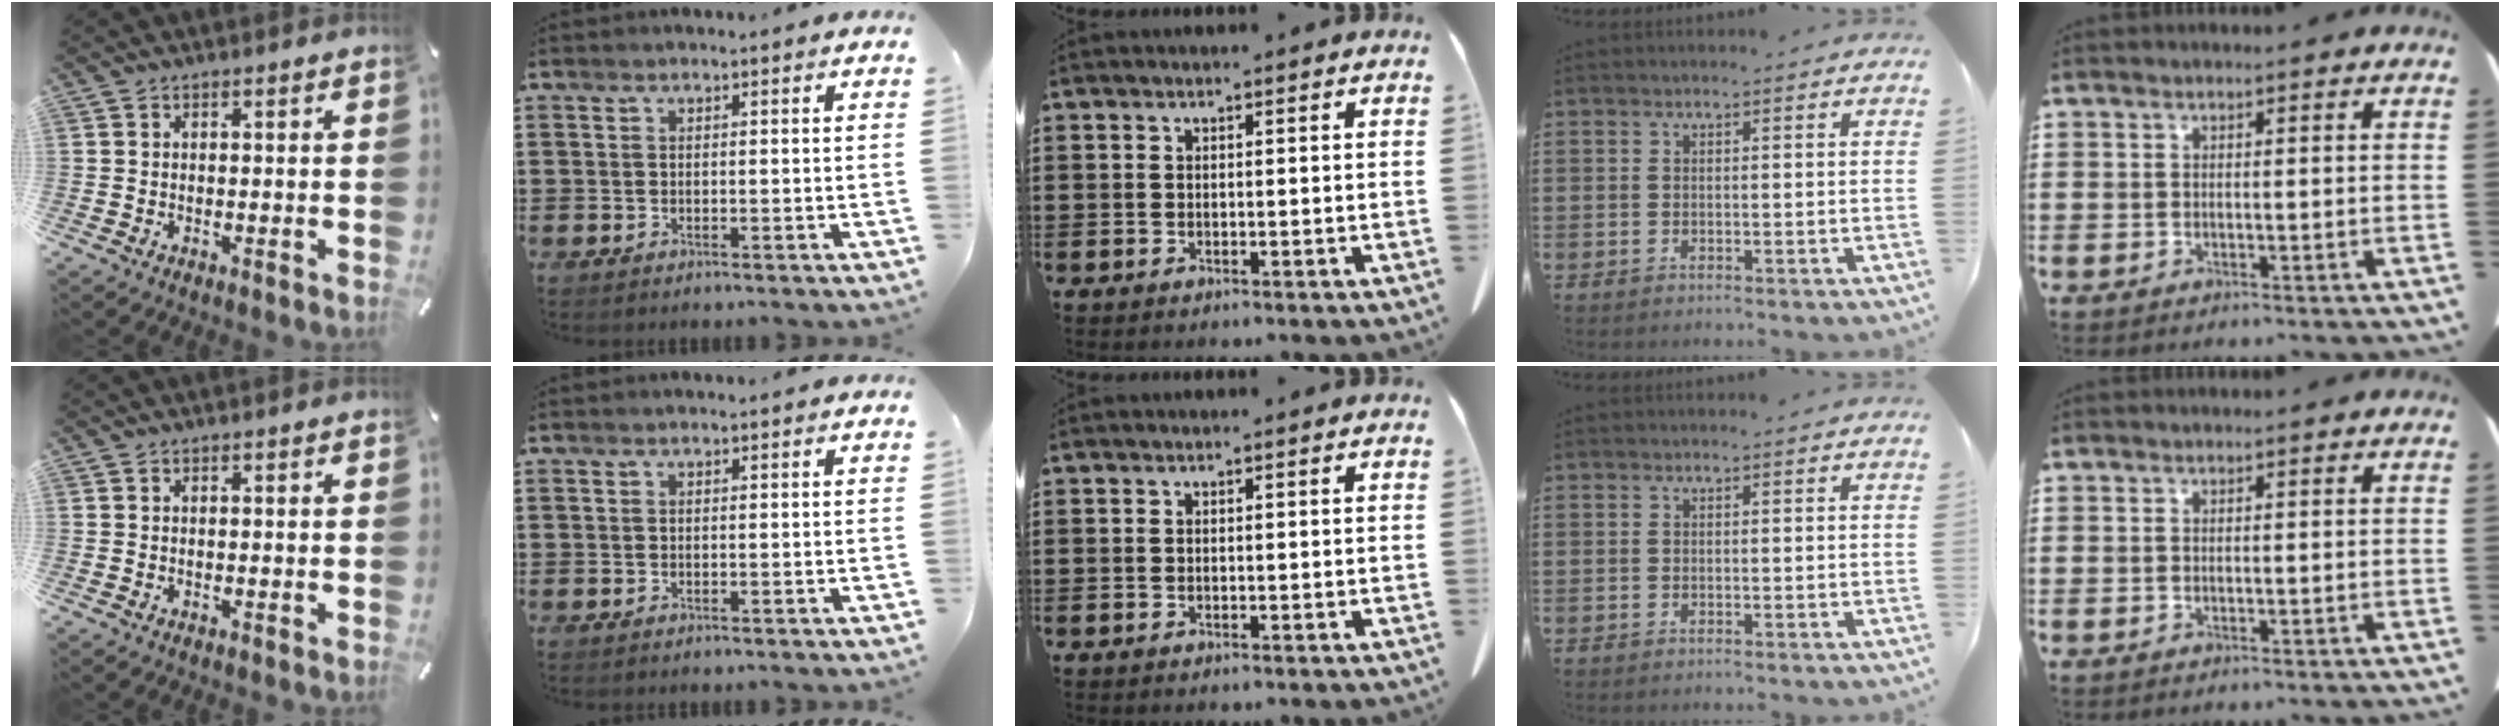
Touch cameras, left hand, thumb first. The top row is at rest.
{}